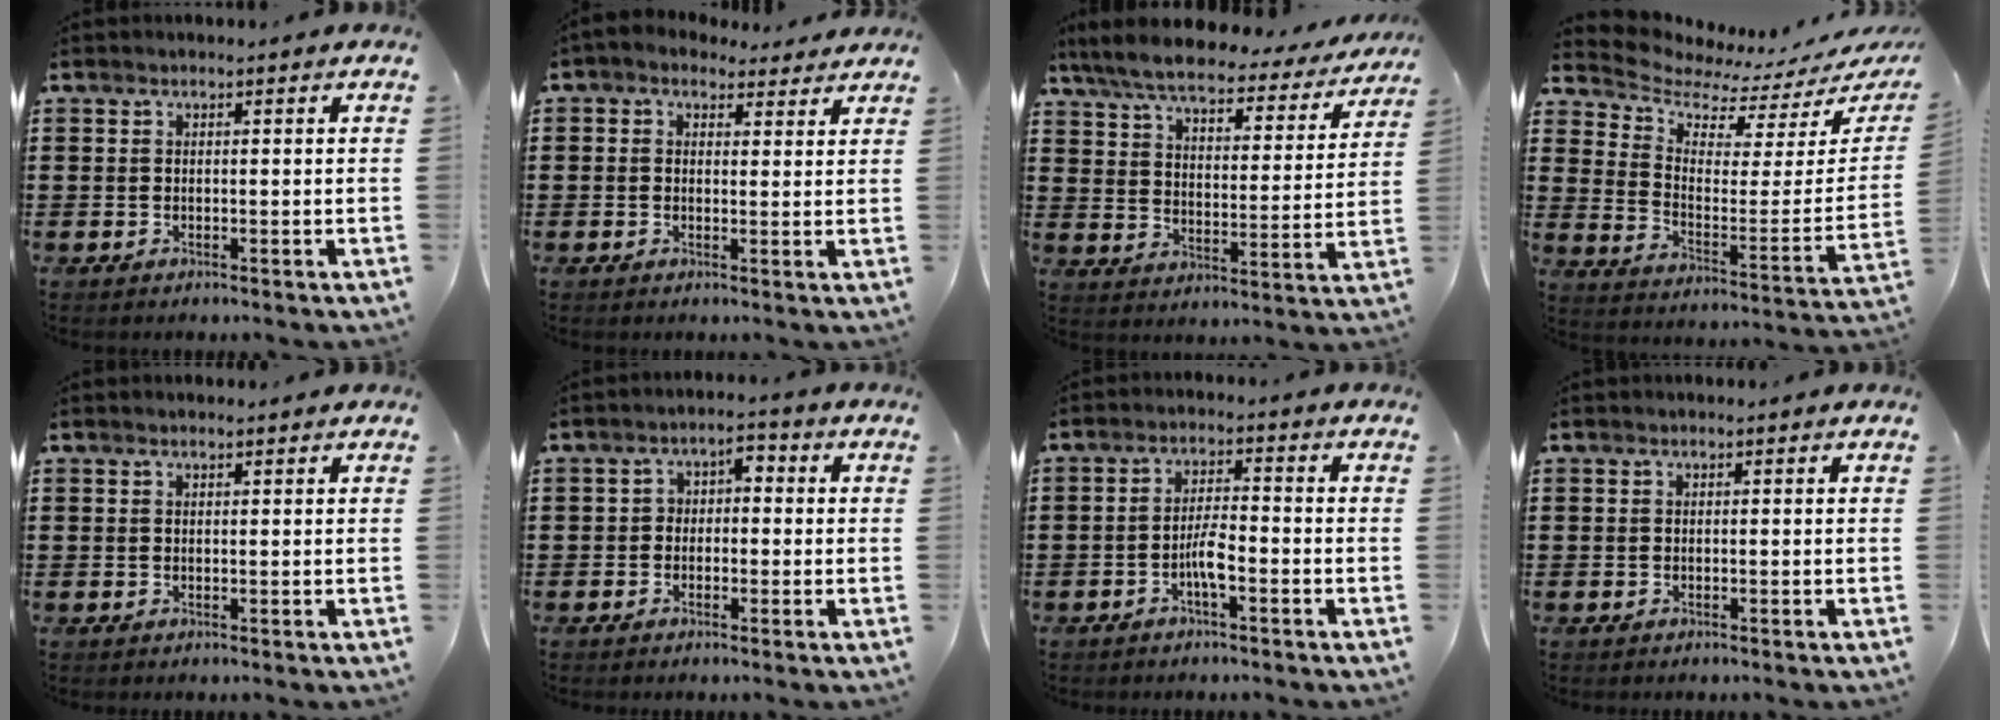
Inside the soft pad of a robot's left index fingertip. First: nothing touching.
{"total": 2.1, "force": [1.5, 1.3, 0.7], "torque": [-0.021, 0.001, 0.026]}
{"total": 6.8, "force": [6.0, 1.0, 3.0], "torque": [-0.086, -0.033, 0.102]}
{"total": 5.5, "force": [5.1, 1.7, 1.1], "torque": [-0.058, -0.048, 0.086]}
{"total": 0.6, "force": [0.5, 0.1, 0.3], "torque": [-0.007, 0.000, 0.009]}
{"total": 2.7, "force": [-1.2, 2.0, 1.5], "torque": [-0.035, 0.012, -0.030]}
{"total": 4.0, "force": [-1.7, 0.8, 3.5], "torque": [-0.075, 0.001, -0.035]}
{"total": 0.0}